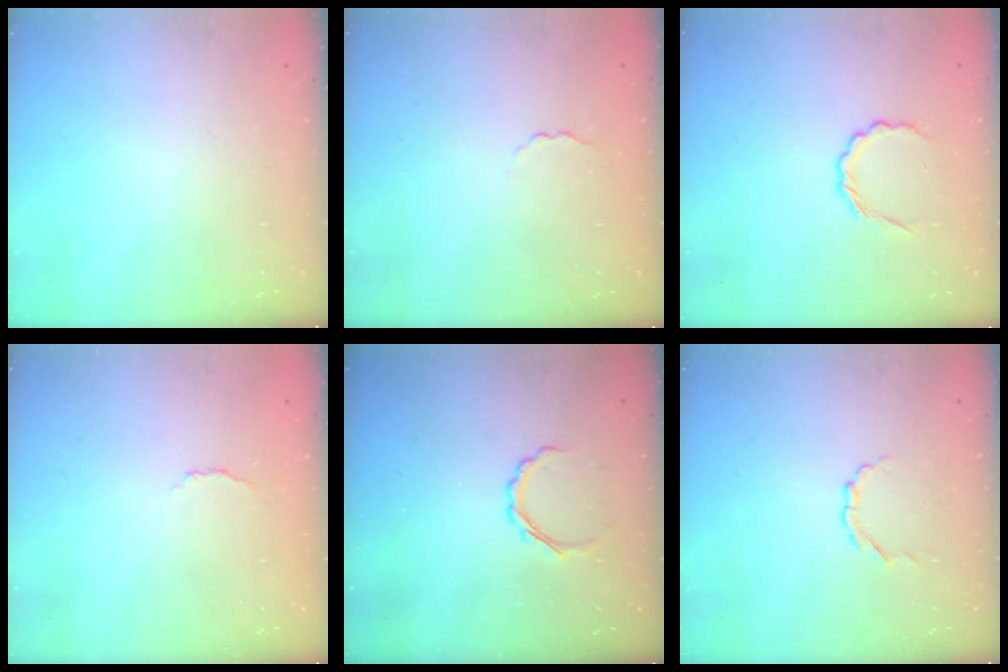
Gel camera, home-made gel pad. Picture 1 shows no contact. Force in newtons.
{"total": 1.7, "press": 1.6, "slide": 0.5}
{"total": 4.3, "press": 3.9, "slide": 1.6}
{"total": 2.9, "press": 2.8, "slide": 0.7}
{"total": 5.2, "press": 5.0, "slide": 1.4}
{"total": 2.8, "press": 2.7, "slide": 0.8}